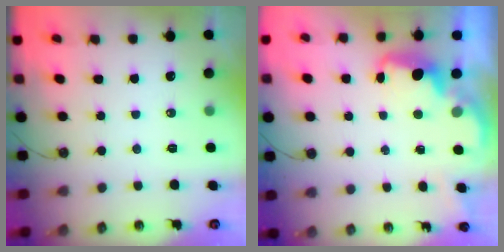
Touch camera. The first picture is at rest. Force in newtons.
{"total": 2.2, "press": 2.1, "slide": 0.6}